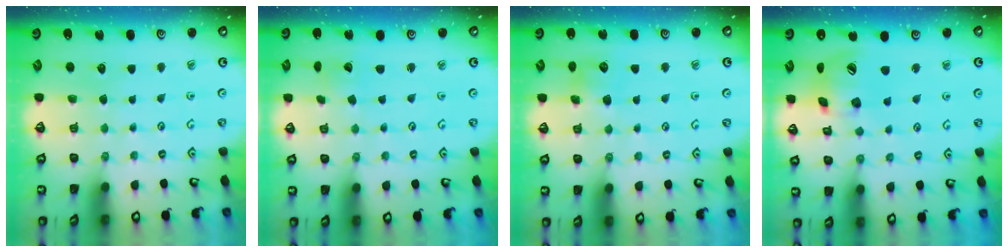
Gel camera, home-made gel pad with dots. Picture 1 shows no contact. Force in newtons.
{"total": 2.6, "press": 2.6, "slide": 0.4}
{"total": 6.1, "press": 6.1, "slide": 0.7}
{"total": 16.0, "press": 15.8, "slide": 2.3}